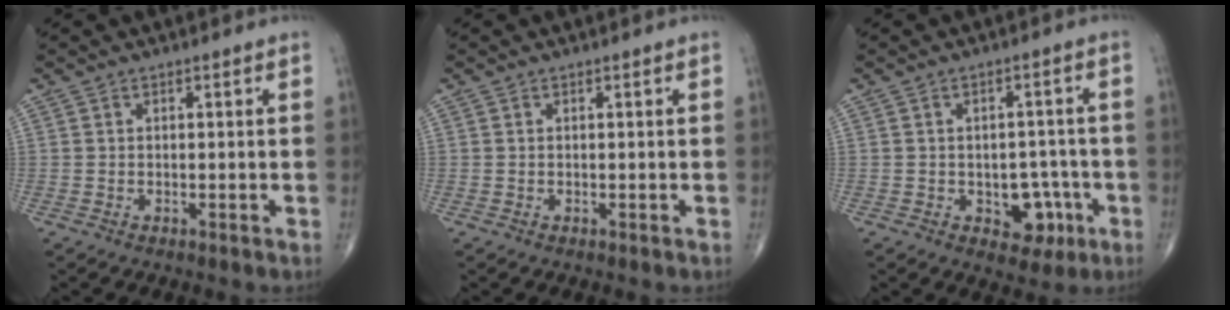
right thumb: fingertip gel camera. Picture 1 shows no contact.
{"total": 0.0}
{"total": 6.9, "force": [-2.4, 4.8, 4.3], "torque": [-0.016, 0.020, -0.022]}